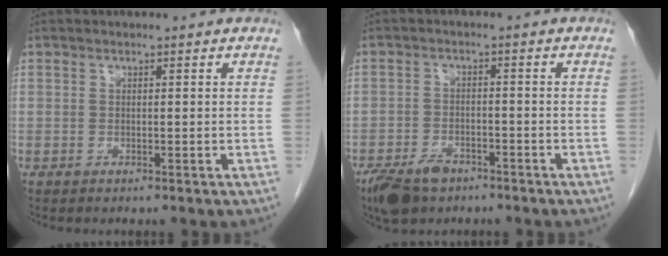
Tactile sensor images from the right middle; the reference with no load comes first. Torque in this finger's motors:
{"motor_torque": [1.03, -0.61, 0.05, 0.06]}